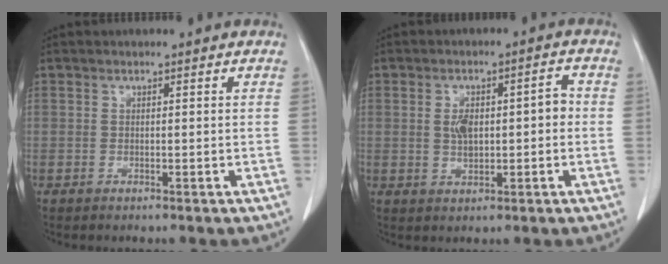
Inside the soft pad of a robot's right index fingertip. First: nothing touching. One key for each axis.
{"total": 5.8, "fx": 0.0, "fy": 2.6, "fz": 5.2, "tx": -0.088, "ty": 0.021, "tz": 0.004}